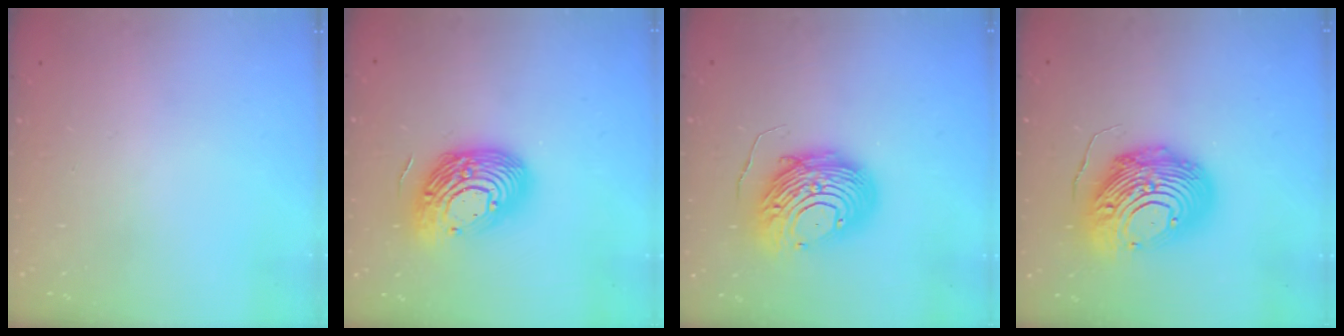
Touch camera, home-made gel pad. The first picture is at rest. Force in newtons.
{"total": 17.9, "press": 17.9, "slide": 1.2}
{"total": 13.5, "press": 13.4, "slide": 1.0}
{"total": 18.1, "press": 18.0, "slide": 1.6}